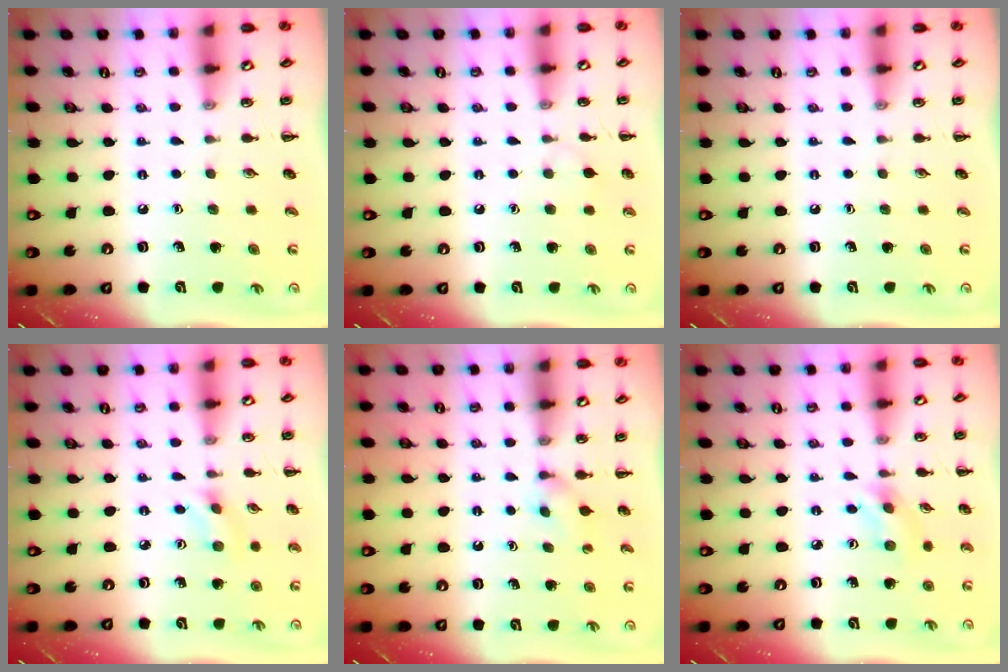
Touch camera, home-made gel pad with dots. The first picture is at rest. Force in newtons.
{"total": 4.7, "press": 4.4, "slide": 1.6}
{"total": 0.0}
{"total": 2.0, "press": 1.9, "slide": 0.8}
{"total": 2.8, "press": 2.5, "slide": 1.2}
{"total": 2.8, "press": 2.7, "slide": 0.9}